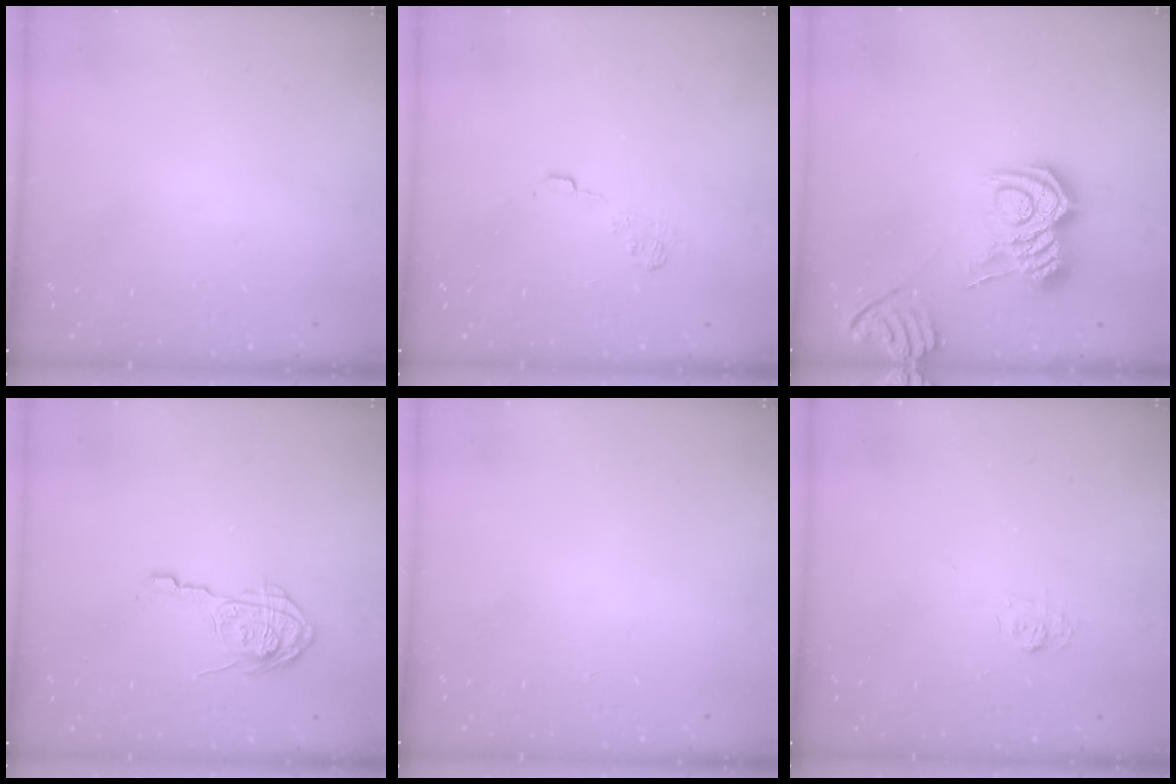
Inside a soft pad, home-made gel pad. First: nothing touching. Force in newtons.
{"total": 7.6, "press": 7.5, "slide": 1.0}
{"total": 11.4, "press": 11.4, "slide": 0.6}
{"total": 12.7, "press": 12.7, "slide": 1.0}
{"total": 0.0}
{"total": 4.3, "press": 4.2, "slide": 0.6}